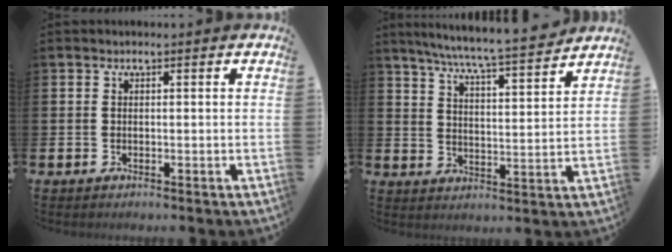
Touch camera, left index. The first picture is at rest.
{"total": 7.5, "force": [7.0, -0.2, 2.5], "torque": [-0.076, -0.048, 0.123]}